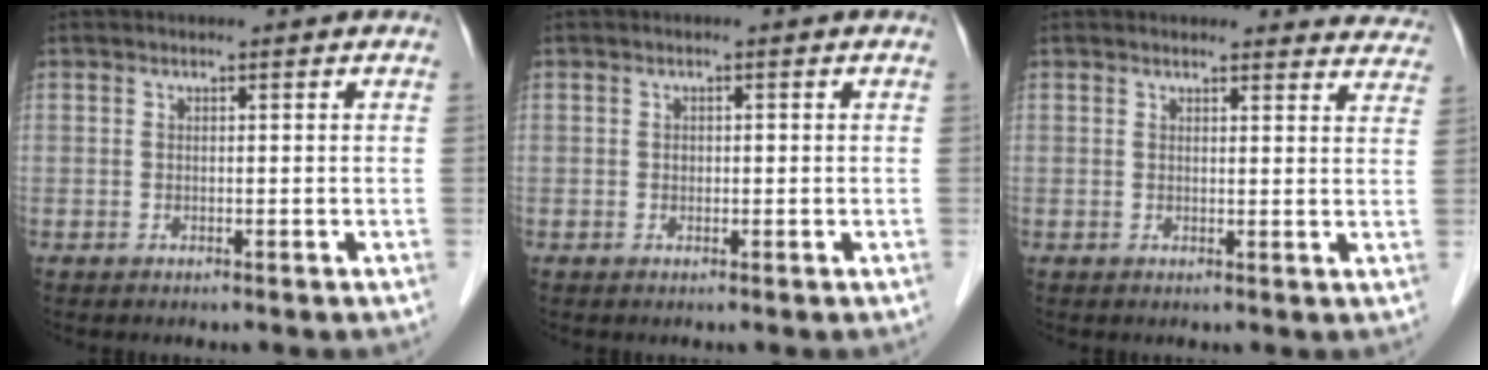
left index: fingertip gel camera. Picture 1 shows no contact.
{"total": 0.7, "force": [0.0, 0.6, 0.4], "torque": [-0.005, 0.003, -0.001]}
{"total": 10.5, "force": [10.0, 2.7, 1.0], "torque": [0.032, -0.010, 0.077]}